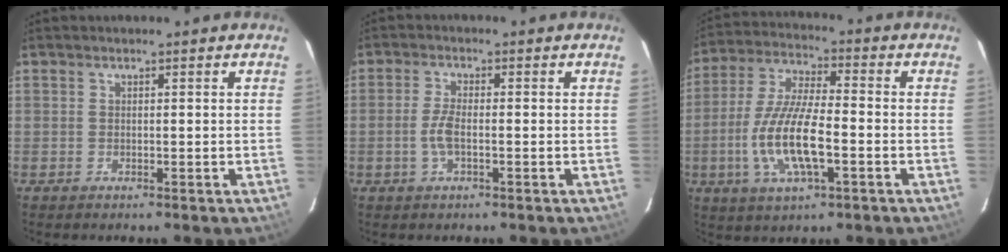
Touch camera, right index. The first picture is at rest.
{"total": 3.6, "force": [-1.0, 1.2, 3.3], "torque": [-0.074, 0.000, -0.020]}
{"total": 13.9, "force": [-3.8, 4.1, 12.7], "torque": [-0.265, -0.007, -0.072]}